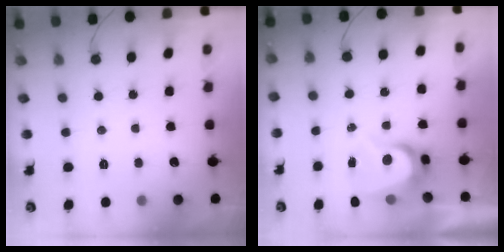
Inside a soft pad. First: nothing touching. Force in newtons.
{"total": 6.6, "press": 6.6, "slide": 0.5}